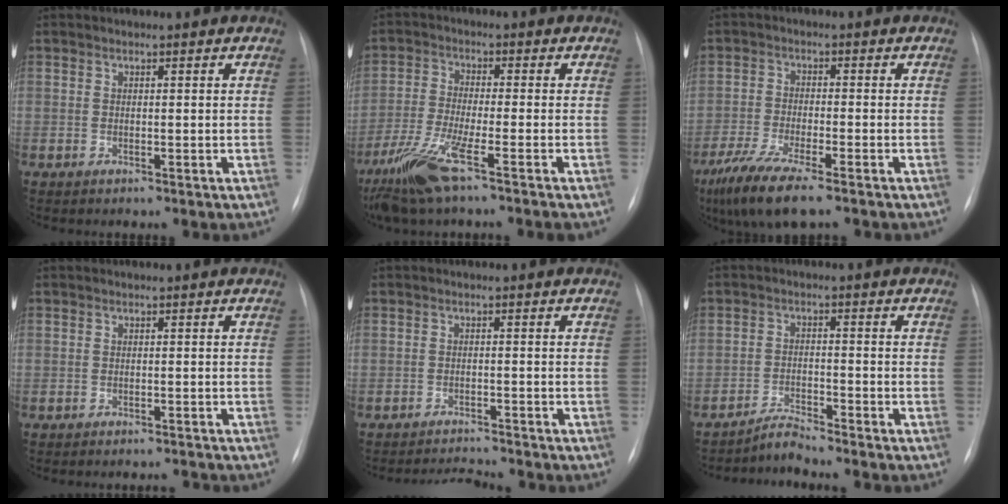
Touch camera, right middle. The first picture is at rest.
{"total": 9.0, "force": [-5.6, -0.1, 7.1], "torque": [-0.156, -0.028, -0.113]}
{"total": 9.0, "force": [-6.4, 0.9, 6.2], "torque": [-0.123, -0.027, -0.115]}
{"total": 2.7, "force": [-2.6, 0.5, 0.4], "torque": [0.006, -0.002, -0.029]}
{"total": 3.3, "force": [-3.2, -0.9, -0.3], "torque": [0.000, -0.014, -0.050]}
{"total": 3.0, "force": [-2.9, -0.9, -0.2], "torque": [0.002, -0.020, -0.053]}